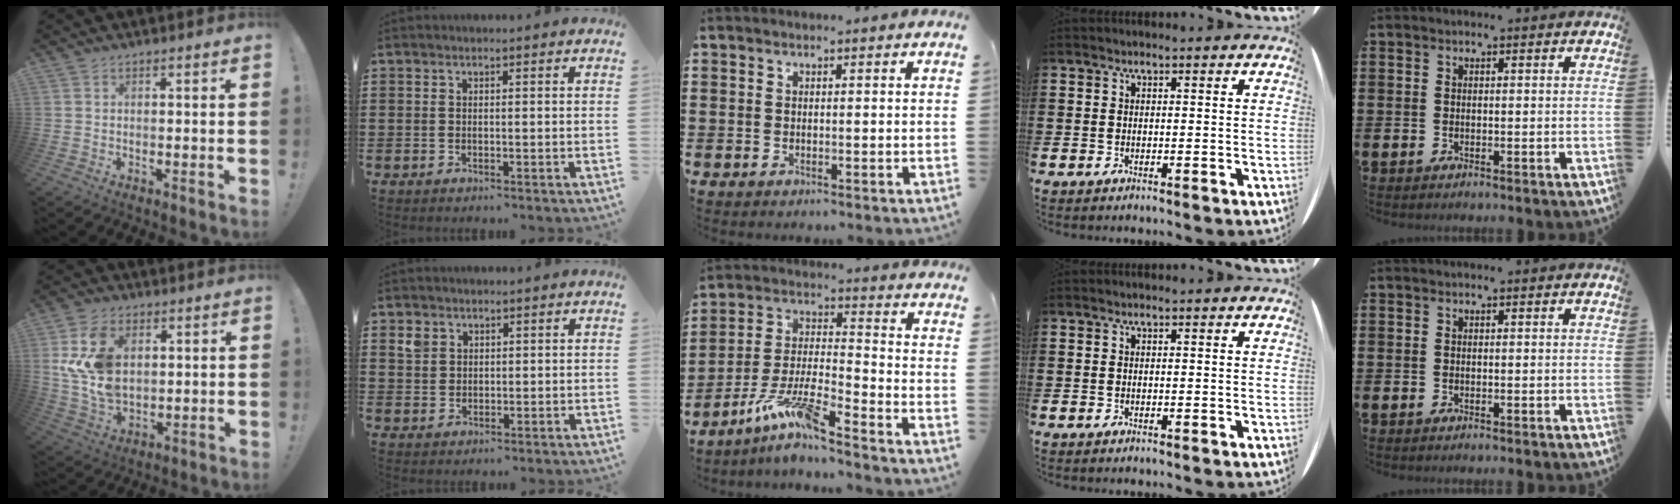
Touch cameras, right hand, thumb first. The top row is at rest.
{"thumb": {"total": 15.4, "force": [3.2, 10.8, 10.5], "torque": [-0.208, -0.006, 0.061]}, "index": {"total": 2.9, "force": [1.7, 2.4, 0.5], "torque": [-0.020, 0.011, 0.031]}, "middle": {"total": 8.8, "force": [-7.1, 0.4, 5.2], "torque": [-0.121, -0.014, -0.141]}}